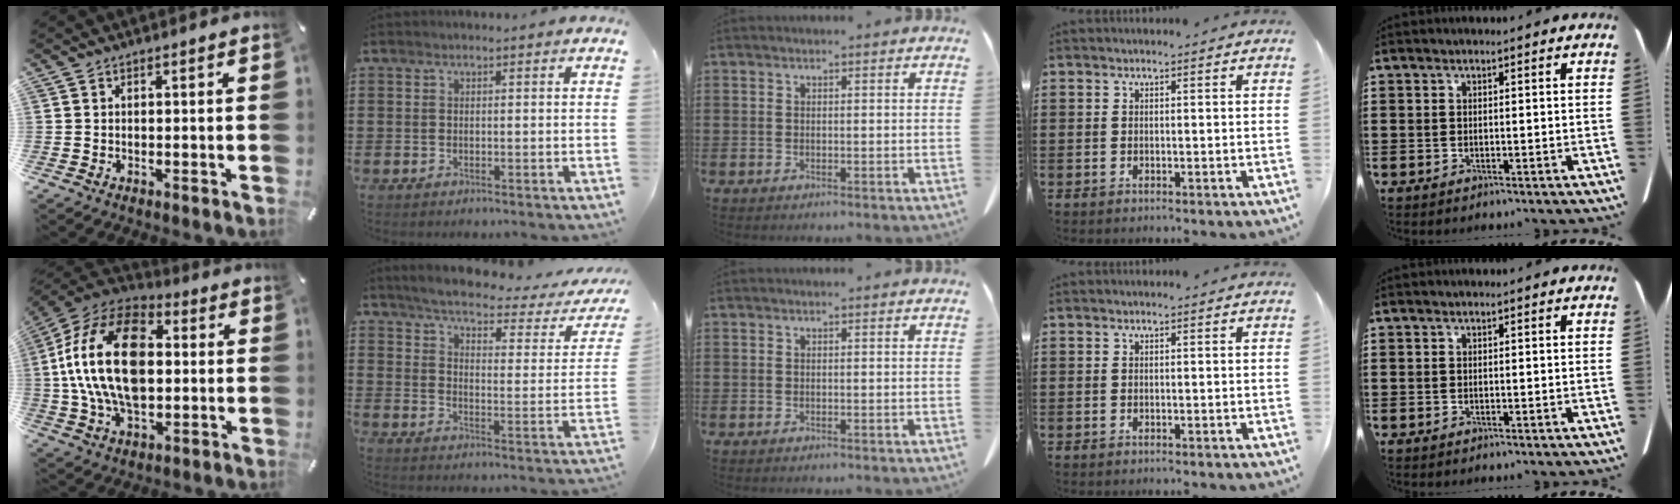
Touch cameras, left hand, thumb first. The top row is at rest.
{"thumb": {"total": 23.4, "force": [1.2, 15.2, 17.7], "torque": [-0.366, 0.011, 0.016]}, "index": {"total": 3.5, "force": [3.0, 0.0, 1.8], "torque": [-0.056, -0.025, 0.040]}}